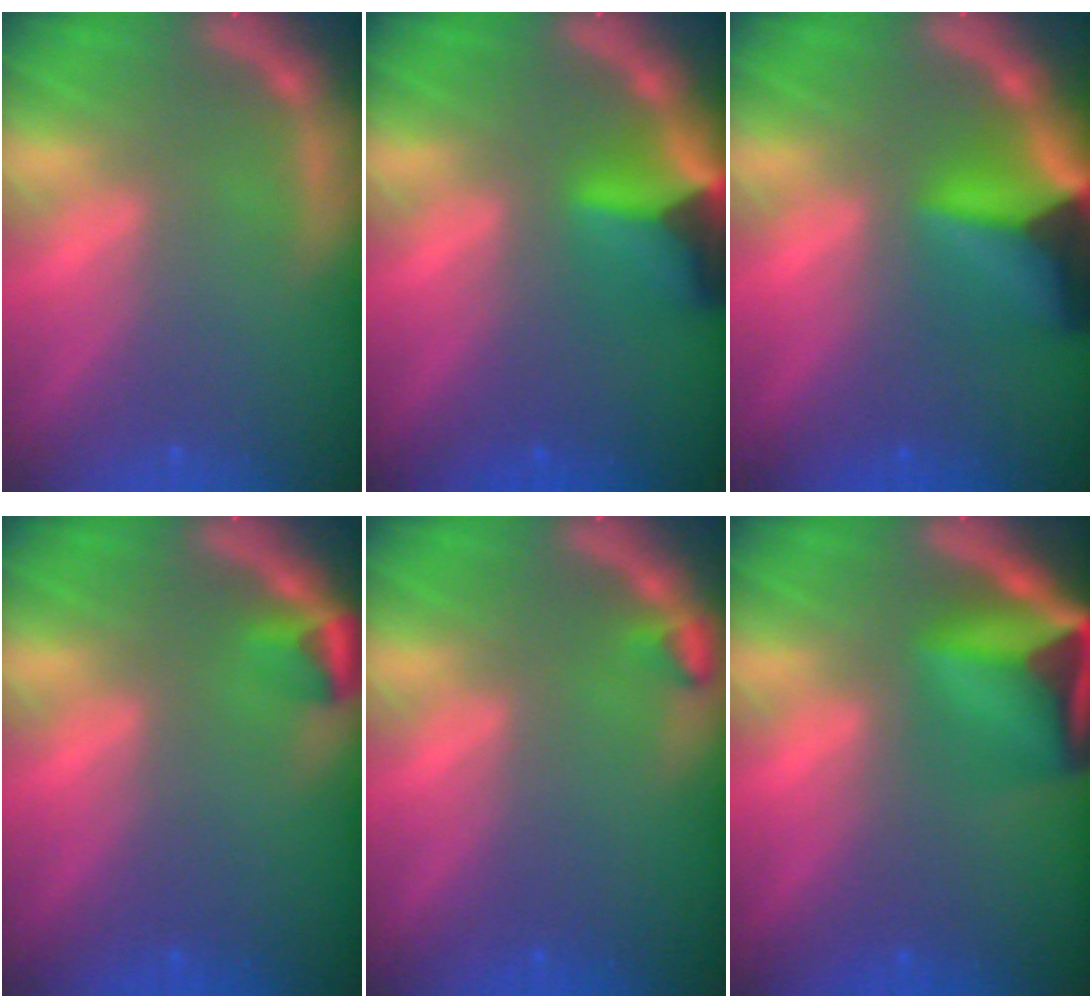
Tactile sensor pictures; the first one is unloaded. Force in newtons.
{"total": 5.9}
{"total": 9.0}
{"total": 1.9}
{"total": 0.9}
{"total": 9.5}